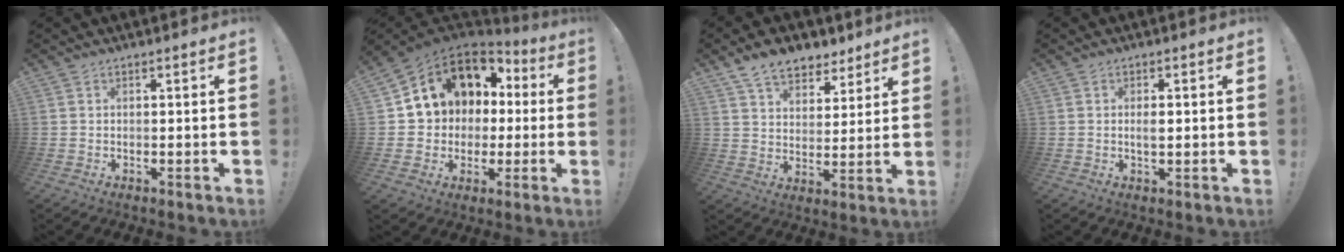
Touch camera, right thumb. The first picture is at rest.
{"total": 11.4, "force": [3.4, 9.8, 4.7], "torque": [-0.072, -0.021, 0.079]}
{"total": 10.8, "force": [8.1, 6.0, 4.0], "torque": [-0.063, -0.049, 0.154]}
{"total": 2.2, "force": [0.0, 1.0, 2.0], "torque": [-0.028, -0.002, -0.003]}